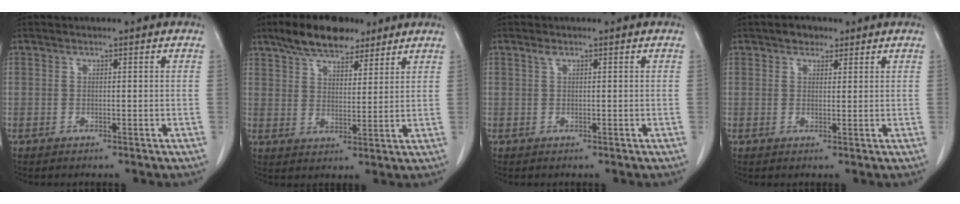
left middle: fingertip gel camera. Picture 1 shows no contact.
{"total": 11.1, "force": [8.3, 4.1, 6.0], "torque": [-0.103, 0.014, 0.142]}
{"total": 0.6, "force": [0.4, 0.2, 0.5], "torque": [-0.012, 0.004, 0.008]}
{"total": 2.6, "force": [1.8, 1.6, 1.0], "torque": [-0.016, 0.006, 0.026]}